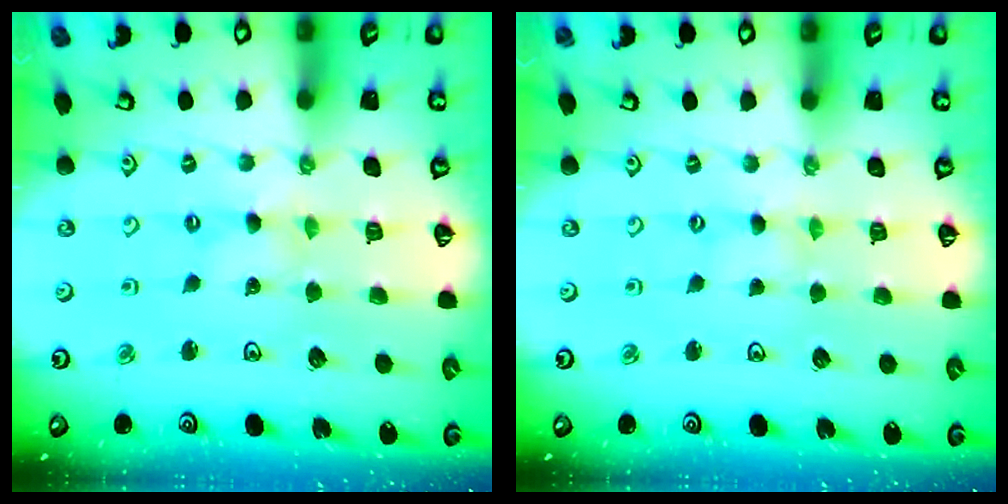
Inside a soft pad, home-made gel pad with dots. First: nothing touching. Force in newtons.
{"total": 0.0}